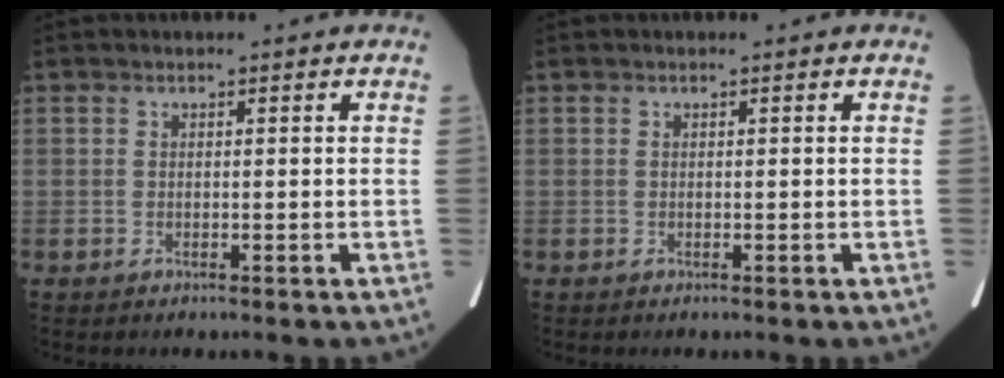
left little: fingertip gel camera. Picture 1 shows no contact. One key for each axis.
{"total": 0.0}